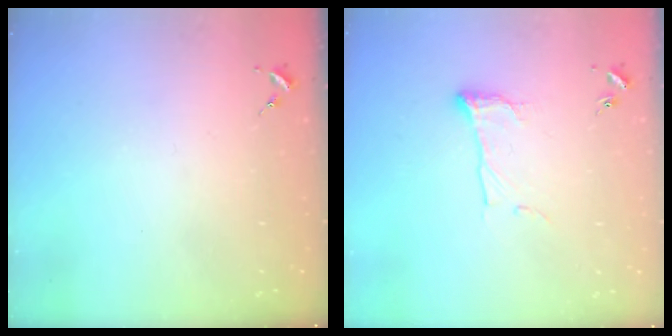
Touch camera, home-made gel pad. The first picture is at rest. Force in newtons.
{"total": 7.8, "press": 7.8, "slide": 0.1}